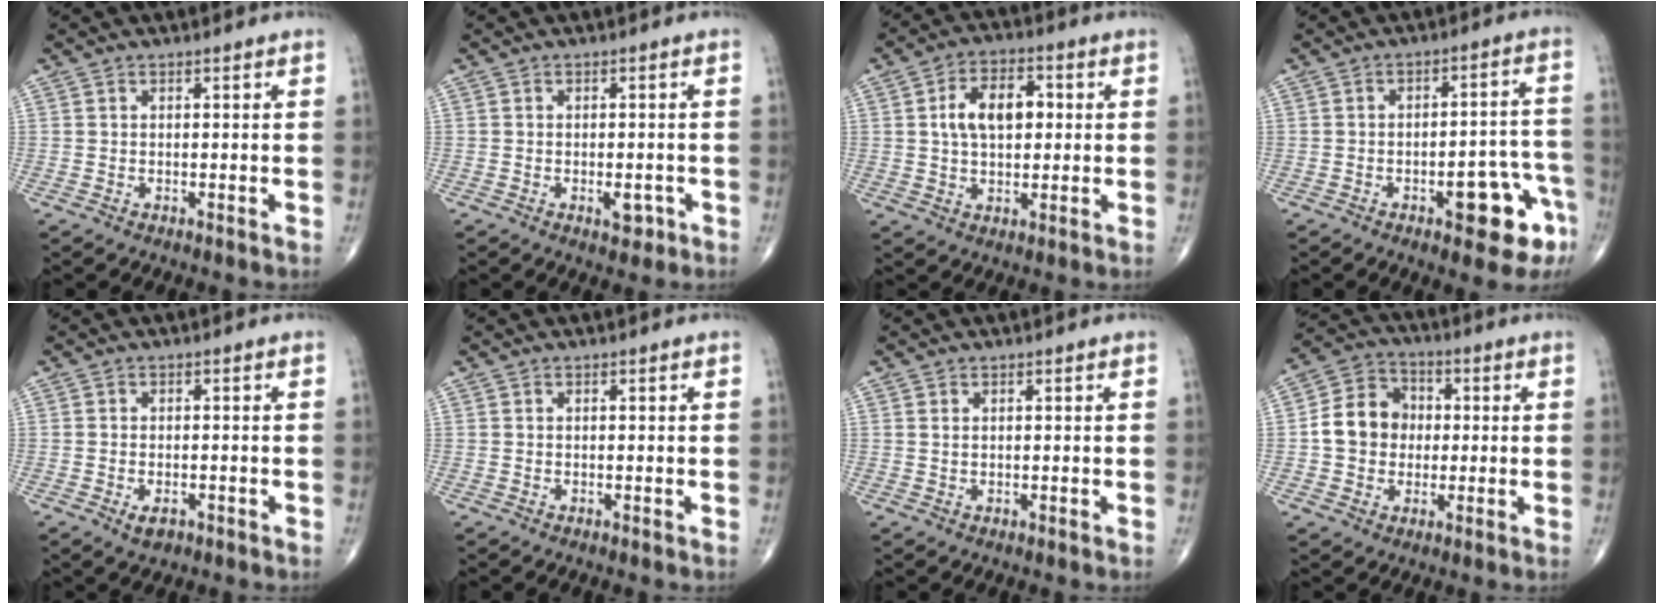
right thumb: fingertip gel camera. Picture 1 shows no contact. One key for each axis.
{"total": 3.0, "fx": -1.2, "fy": 1.5, "fz": 2.3, "tx": -0.023, "ty": 0.003, "tz": -0.013}
{"total": 9.8, "fx": 1.6, "fy": 5.9, "fz": 7.7, "tx": -0.119, "ty": 0.014, "tz": 0.025}
{"total": 12.3, "fx": -5.9, "fy": 4.6, "fz": 9.7, "tx": -0.090, "ty": 0.050, "tz": -0.066}
{"total": 2.6, "fx": -1.2, "fy": 1.4, "fz": 1.7, "tx": -0.029, "ty": 0.000, "tz": -0.017}
{"total": 0.0}
{"total": 0.8, "fx": 0.3, "fy": 0.5, "fz": 0.5, "tx": -0.011, "ty": 0.001, "tz": 0.009}
{"total": 10.5, "fx": -0.1, "fy": 9.0, "fz": 5.4, "tx": -0.070, "ty": 0.025, "tz": -0.012}